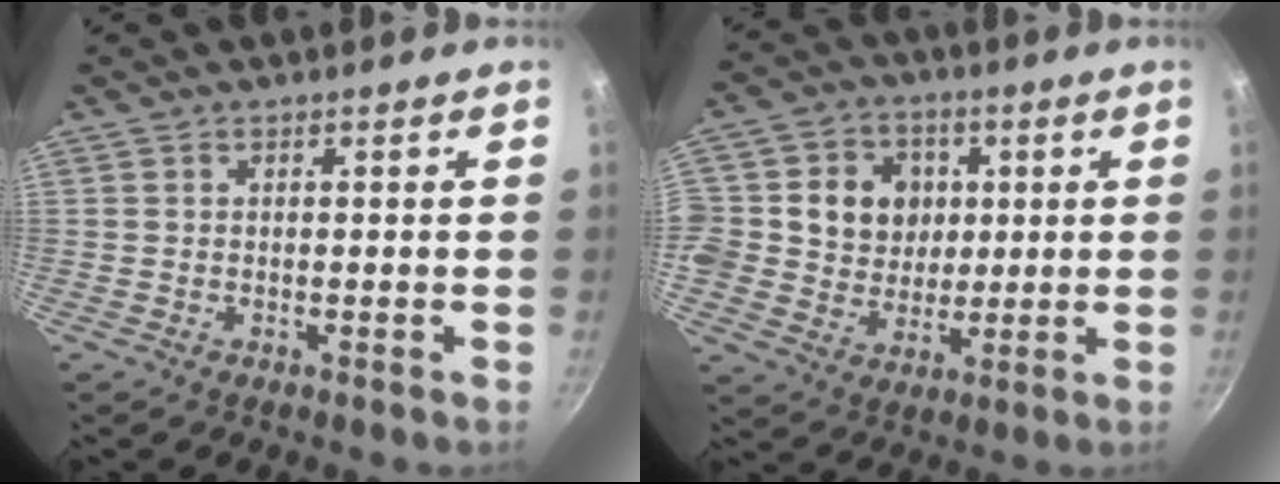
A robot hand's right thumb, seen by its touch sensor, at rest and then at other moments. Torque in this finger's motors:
{"motor_torque": [2.47, 2.54, 0.45, -0.31, 0.27]}